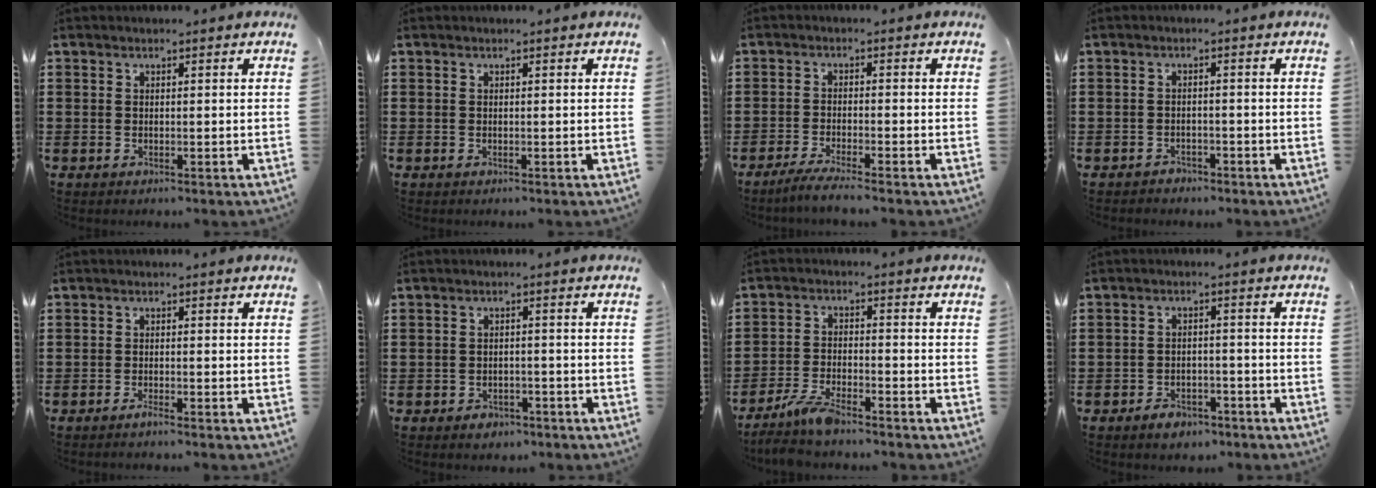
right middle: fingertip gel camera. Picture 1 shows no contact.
{"total": 0.0}
{"total": 2.8, "force": [-2.4, -0.3, 1.3], "torque": [-0.030, -0.004, -0.048]}
{"total": 1.4, "force": [-1.4, 0.5, 0.0], "torque": [-0.005, 0.002, -0.031]}
{"total": 1.2, "force": [-1.0, 0.0, 0.8], "torque": [-0.014, -0.005, -0.018]}
{"total": 1.8, "force": [-1.5, 0.9, 0.2], "torque": [-0.010, 0.000, -0.034]}
{"total": 5.4, "force": [-4.5, 0.8, 2.7], "torque": [-0.072, -0.008, -0.092]}
{"total": 3.0, "force": [-2.7, 1.3, 0.6], "torque": [-0.015, 0.007, -0.054]}